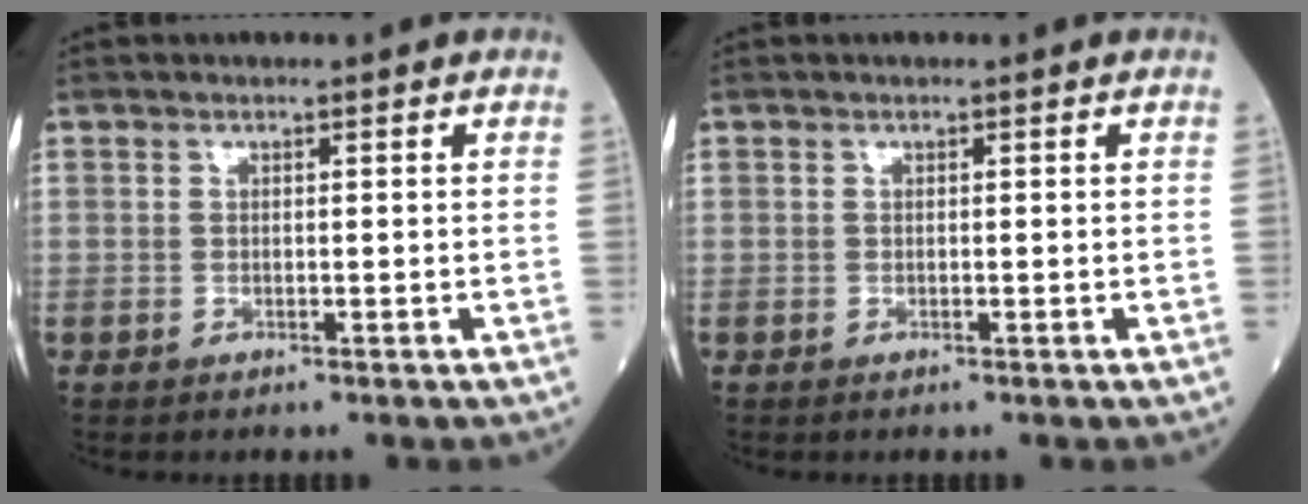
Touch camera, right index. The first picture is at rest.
{"total": 0.0}